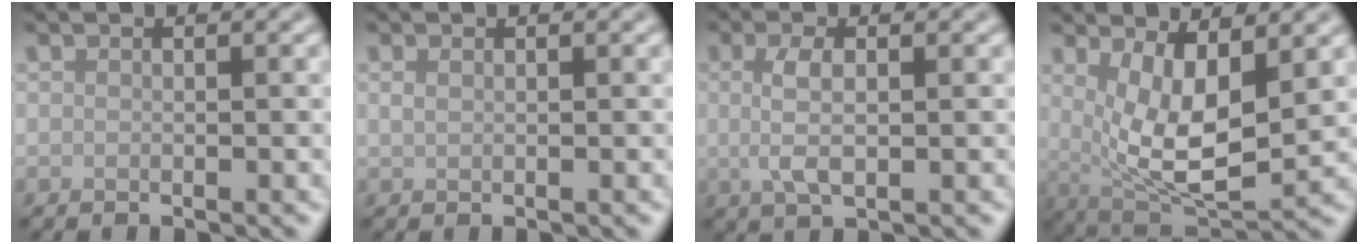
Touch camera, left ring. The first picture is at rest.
{"total": 0.7, "force": [0.3, 0.4, 0.4], "torque": [-0.011, 0.000, 0.007]}
{"total": 3.0, "force": [0.2, 1.1, 2.8], "torque": [-0.061, -0.001, 0.002]}
{"total": 7.8, "force": [1.3, 3.3, 6.9], "torque": [-0.138, -0.019, 0.030]}